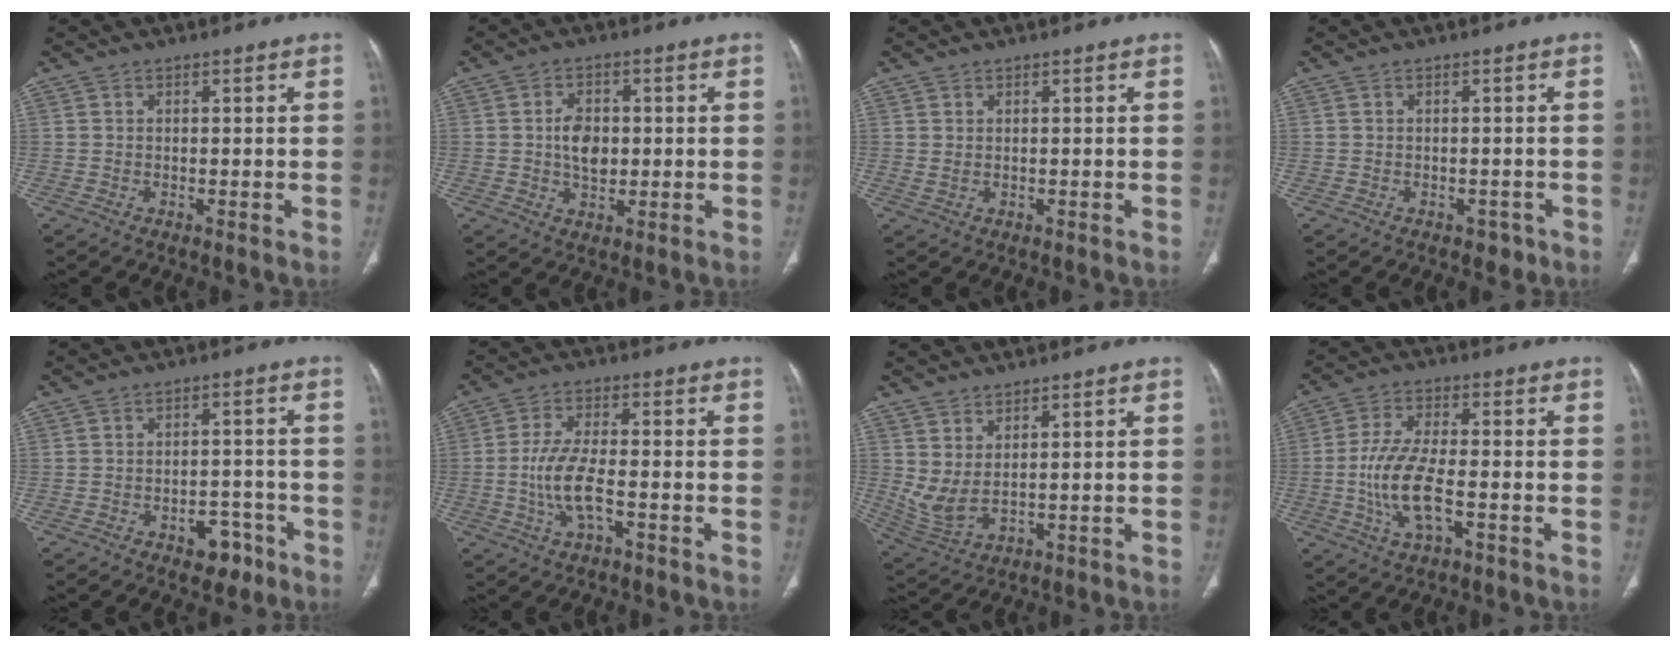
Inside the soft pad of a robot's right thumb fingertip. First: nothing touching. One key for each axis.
{"total": 5.9, "fx": 0.2, "fy": 4.1, "fz": 4.2, "tx": -0.057, "ty": -0.001, "tz": 0.004}
{"total": 0.8, "fx": 0.3, "fy": 0.3, "fz": 0.6, "tx": -0.014, "ty": 0.000, "tz": 0.011}
{"total": 1.7, "fx": -1.0, "fy": 1.3, "fz": 0.7, "tx": 0.006, "ty": 0.003, "tz": -0.009}
{"total": 5.6, "fx": -3.3, "fy": 3.5, "fz": 2.7, "tx": -0.009, "ty": 0.032, "tz": -0.043}
{"total": 7.9, "fx": -2.1, "fy": 3.0, "fz": 6.9, "tx": -0.146, "ty": 0.015, "tz": -0.041}
{"total": 6.0, "fx": 2.3, "fy": 2.2, "fz": 5.1, "tx": -0.118, "ty": -0.020, "tz": 0.059}
{"total": 10.9, "fx": -2.6, "fy": 4.3, "fz": 9.6, "tx": -0.199, "ty": 0.012, "tz": -0.049}